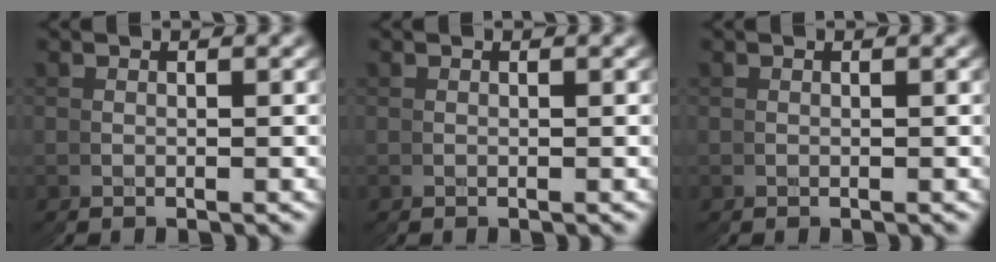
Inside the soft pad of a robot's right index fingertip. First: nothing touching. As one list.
[{"total": 0.0}, {"total": 0.0}]